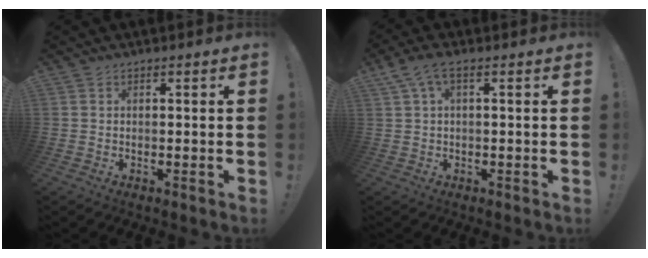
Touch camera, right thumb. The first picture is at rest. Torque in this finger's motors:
{"motor_torque": [0.76, 0.81, 0.29, -0.08, 0.22]}